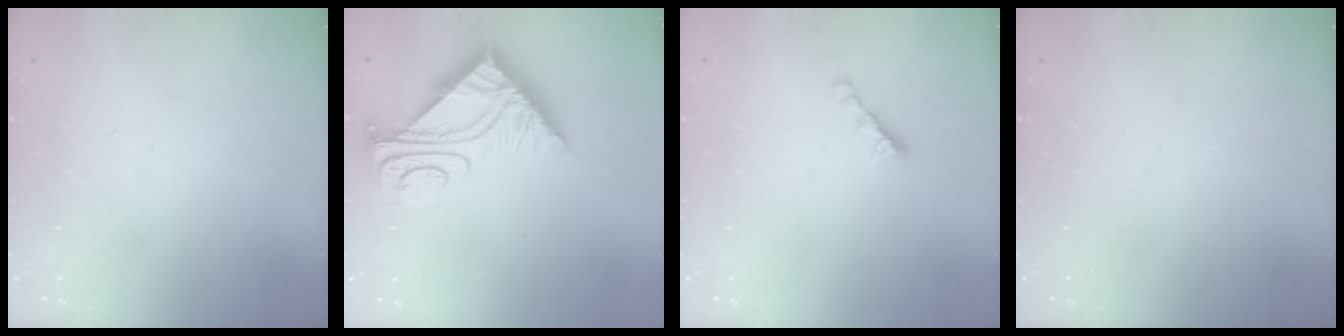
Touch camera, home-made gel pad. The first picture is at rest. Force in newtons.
{"total": 7.9, "press": 7.8, "slide": 0.8}
{"total": 2.7, "press": 2.6, "slide": 0.7}
{"total": 0.0}